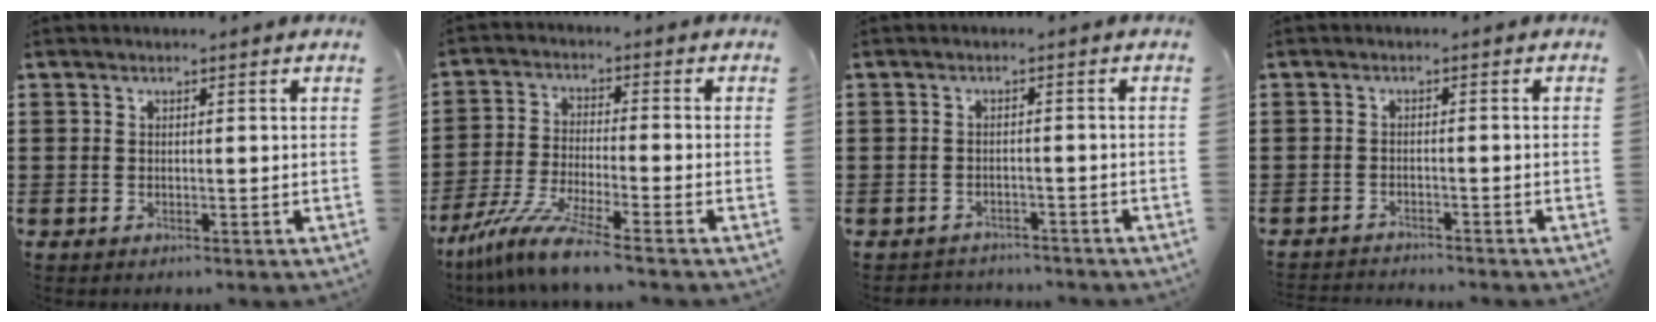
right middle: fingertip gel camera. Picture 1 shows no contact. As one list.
[{"total": 8.0, "force": [-6.8, -0.3, 4.3], "torque": [-0.098, -0.013, -0.135]}, {"total": 2.0, "force": [-1.9, 0.4, -0.3], "torque": [-0.003, 0.002, -0.044]}, {"total": 1.7, "force": [-1.7, 0.0, 0.0], "torque": [-0.005, 0.001, -0.035]}]